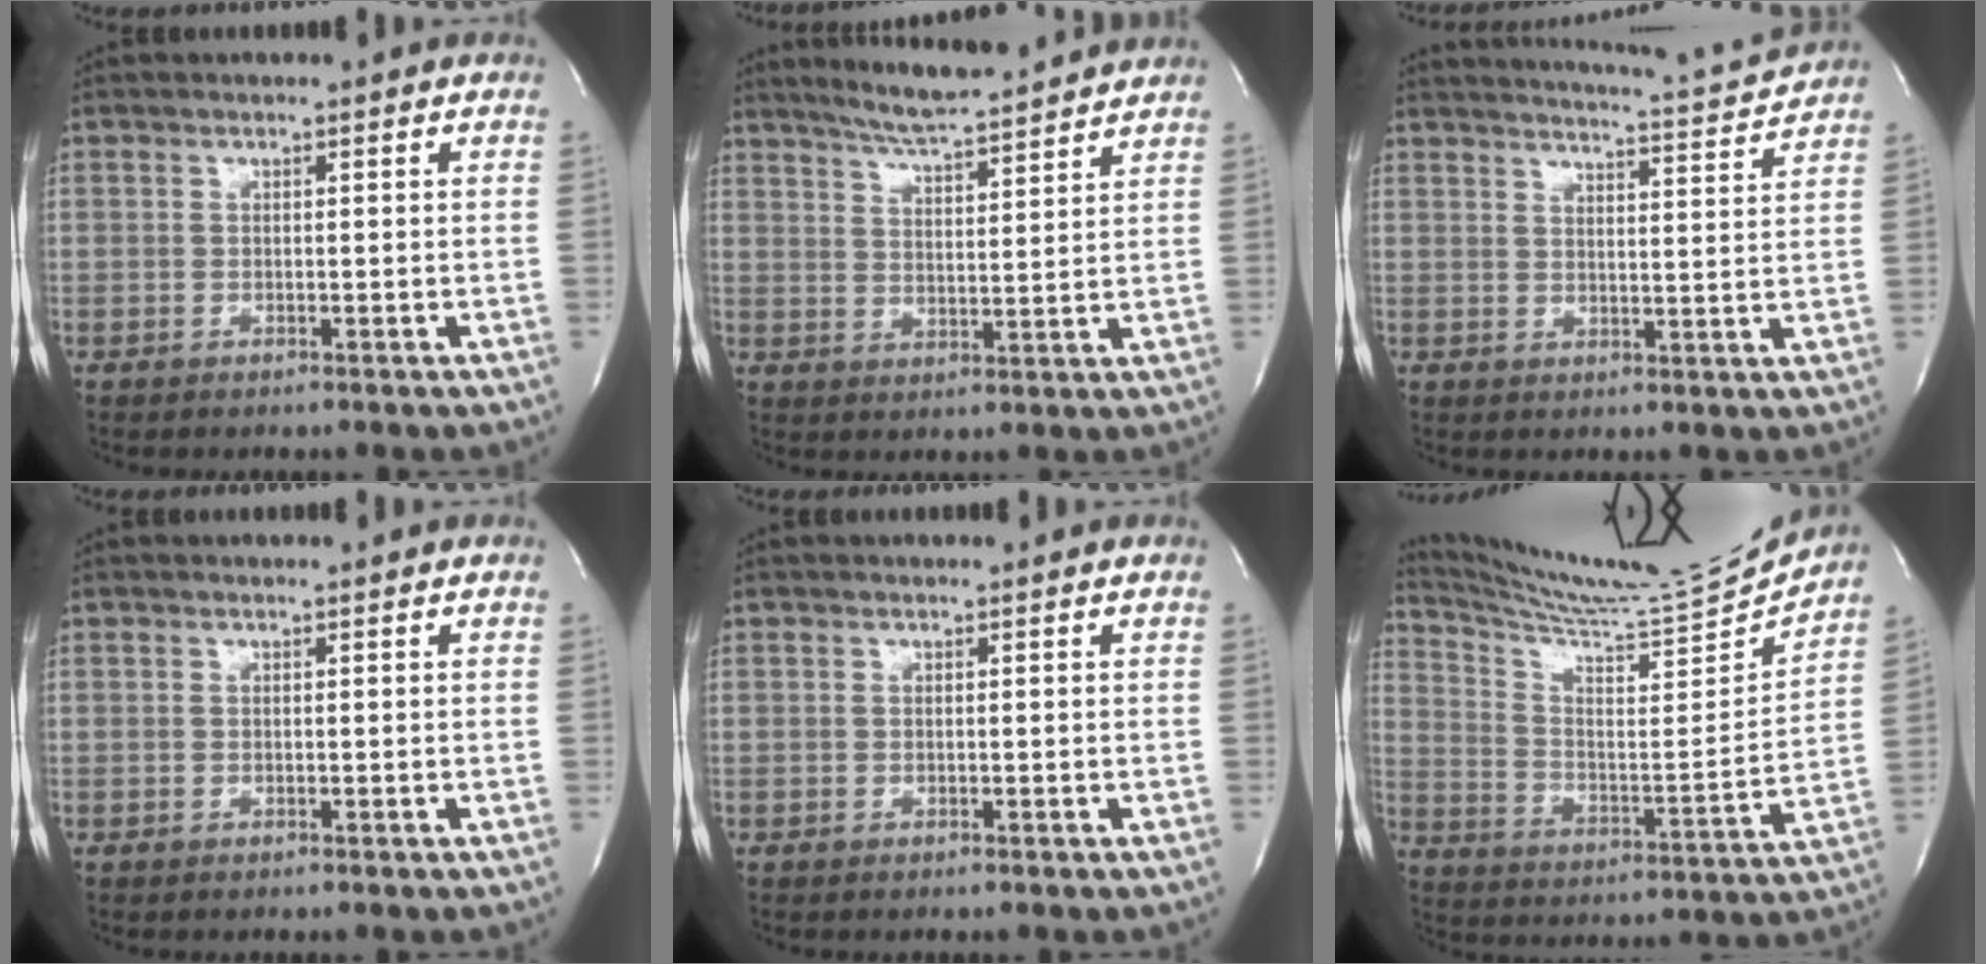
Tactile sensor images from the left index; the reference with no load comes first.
{"total": 11.3, "force": [10.4, 0.3, 4.5], "torque": [-0.081, 0.009, 0.157]}
{"total": 10.2, "force": [10.0, -1.4, 1.7], "torque": [-0.039, -0.034, 0.130]}
{"total": 0.0}
{"total": 0.0}
{"total": 18.6, "force": [17.9, -1.3, 4.9], "torque": [-0.102, -0.077, 0.275]}